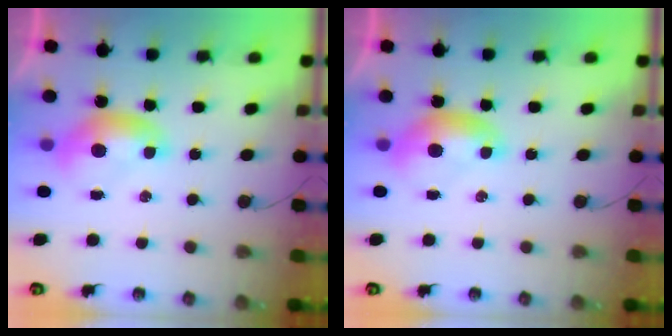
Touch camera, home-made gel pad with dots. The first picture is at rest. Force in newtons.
{"total": 0.0}